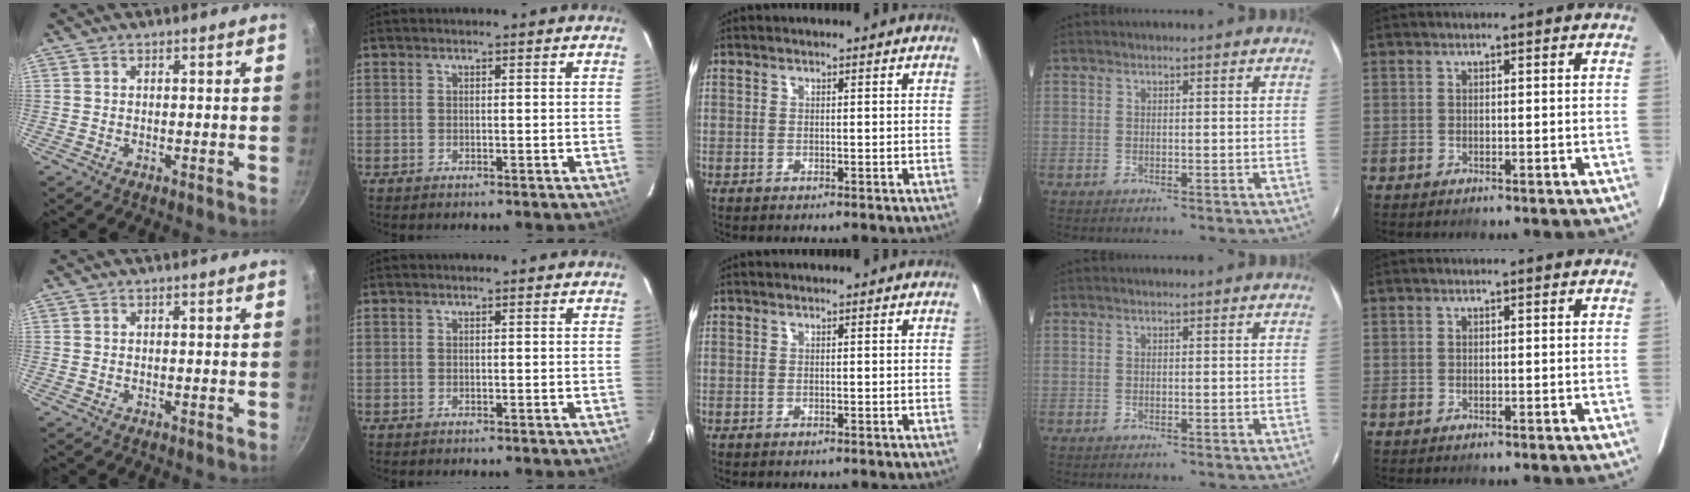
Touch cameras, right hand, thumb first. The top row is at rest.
{}